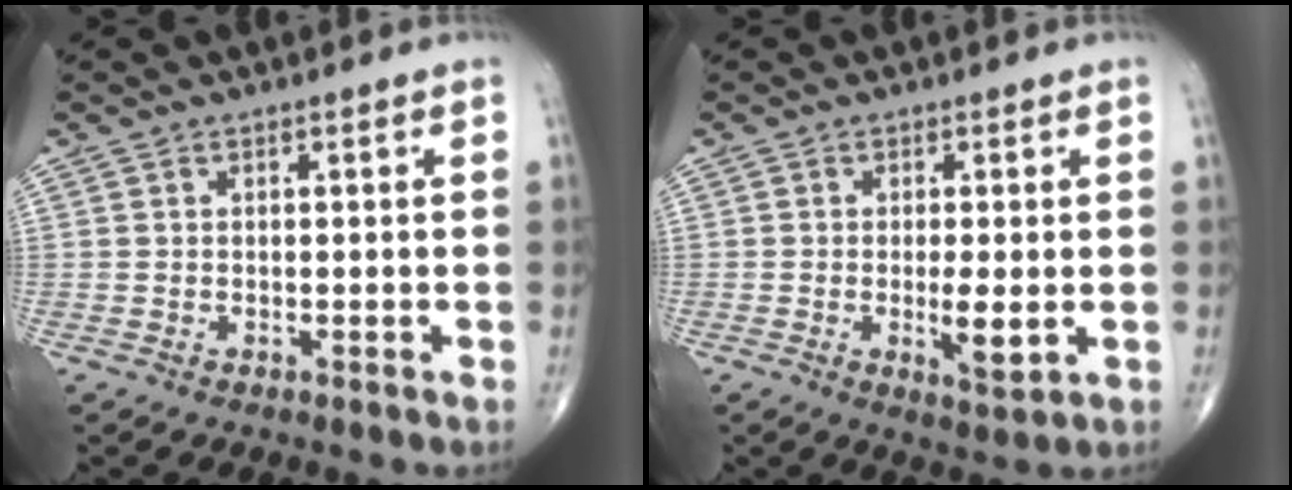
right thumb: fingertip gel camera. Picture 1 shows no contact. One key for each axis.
{"total": 4.9, "fx": -0.6, "fy": 1.3, "fz": 4.7, "tx": -0.079, "ty": -0.014, "tz": -0.009}